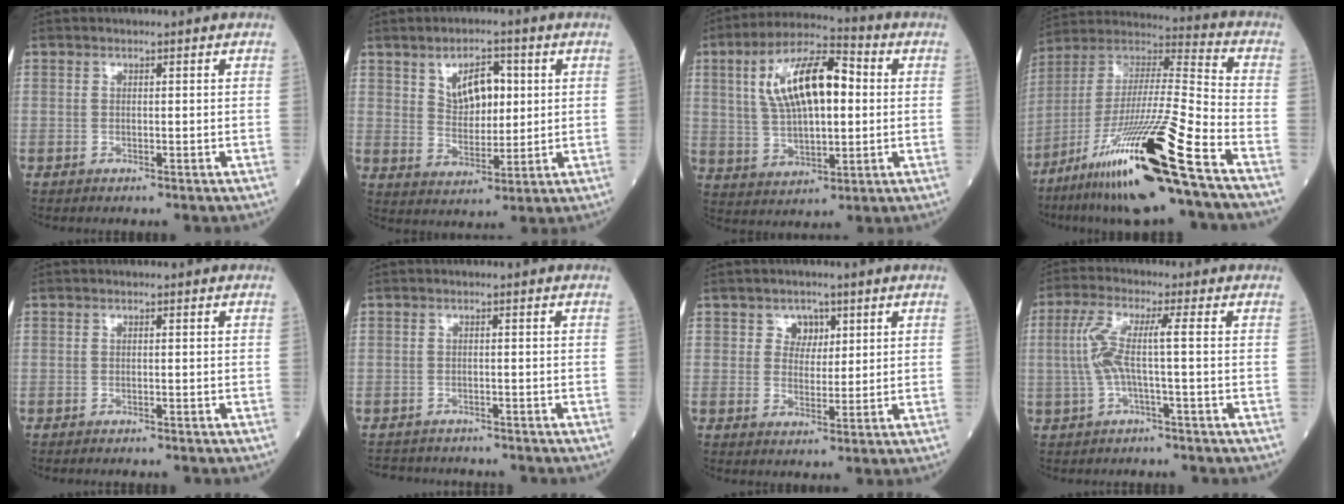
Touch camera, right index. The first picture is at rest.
{"total": 7.0, "force": [2.4, 3.7, 5.4], "torque": [-0.089, 0.009, 0.048]}
{"total": 14.6, "force": [2.8, 5.4, 13.3], "torque": [-0.251, 0.028, 0.049]}
{"total": 23.2, "force": [-13.2, -0.3, 19.1], "torque": [-0.369, -0.040, -0.244]}
{"total": 2.9, "force": [-2.7, 0.3, 1.1], "torque": [-0.016, -0.002, -0.033]}
{"total": 6.2, "force": [-5.9, 1.7, 0.9], "torque": [-0.009, 0.000, -0.084]}
{"total": 3.3, "force": [1.5, 2.7, 1.1], "torque": [-0.010, 0.003, 0.023]}
{"total": 5.6, "force": [-0.5, 0.0, 5.6], "torque": [-0.126, 0.021, -0.007]}